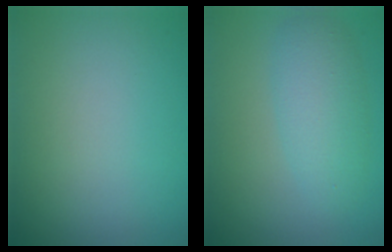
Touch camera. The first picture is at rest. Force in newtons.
{"total": 3.5, "press": 3.5, "slide": 0.2}